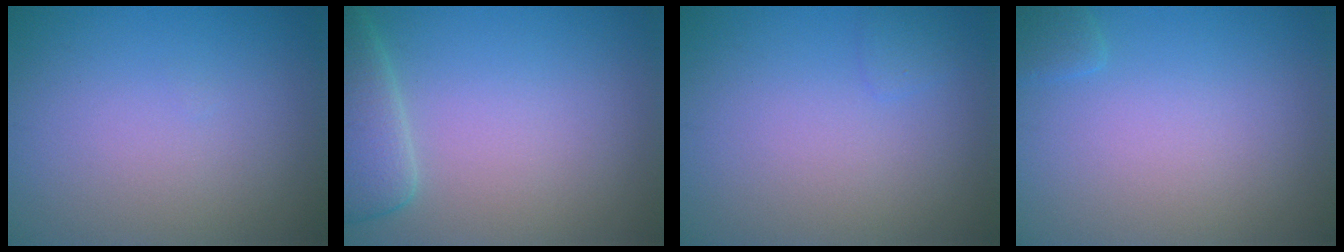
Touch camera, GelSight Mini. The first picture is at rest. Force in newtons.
{"total": 4.2, "press": 4.1, "slide": 0.4}
{"total": 0.7, "press": 0.7, "slide": 0.1}
{"total": 0.9, "press": 0.9, "slide": 0.1}